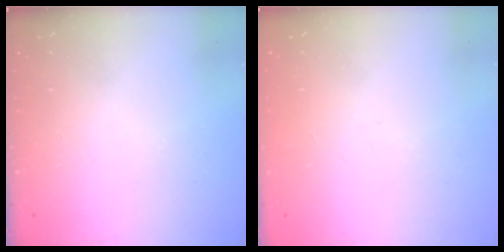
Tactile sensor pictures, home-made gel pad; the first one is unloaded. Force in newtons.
{"total": 0.0}